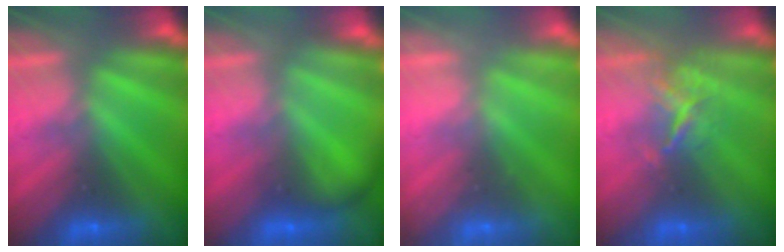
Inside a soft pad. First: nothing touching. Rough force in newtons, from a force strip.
{"total": 2.2}
{"total": 2.3}
{"total": 3.6}